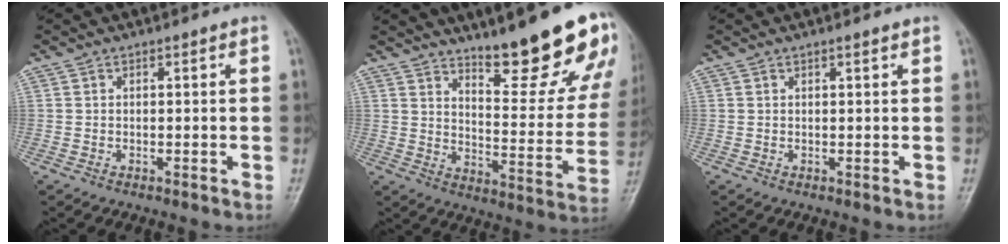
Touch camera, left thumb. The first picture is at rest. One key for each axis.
{"total": 20.5, "fx": 14.5, "fy": 4.9, "fz": 13.6, "tx": -0.140, "ty": -0.103, "tz": 0.207}
{"total": 0.8, "fx": 0.5, "fy": 0.1, "fz": 0.6, "tx": -0.008, "ty": -0.001, "tz": 0.008}